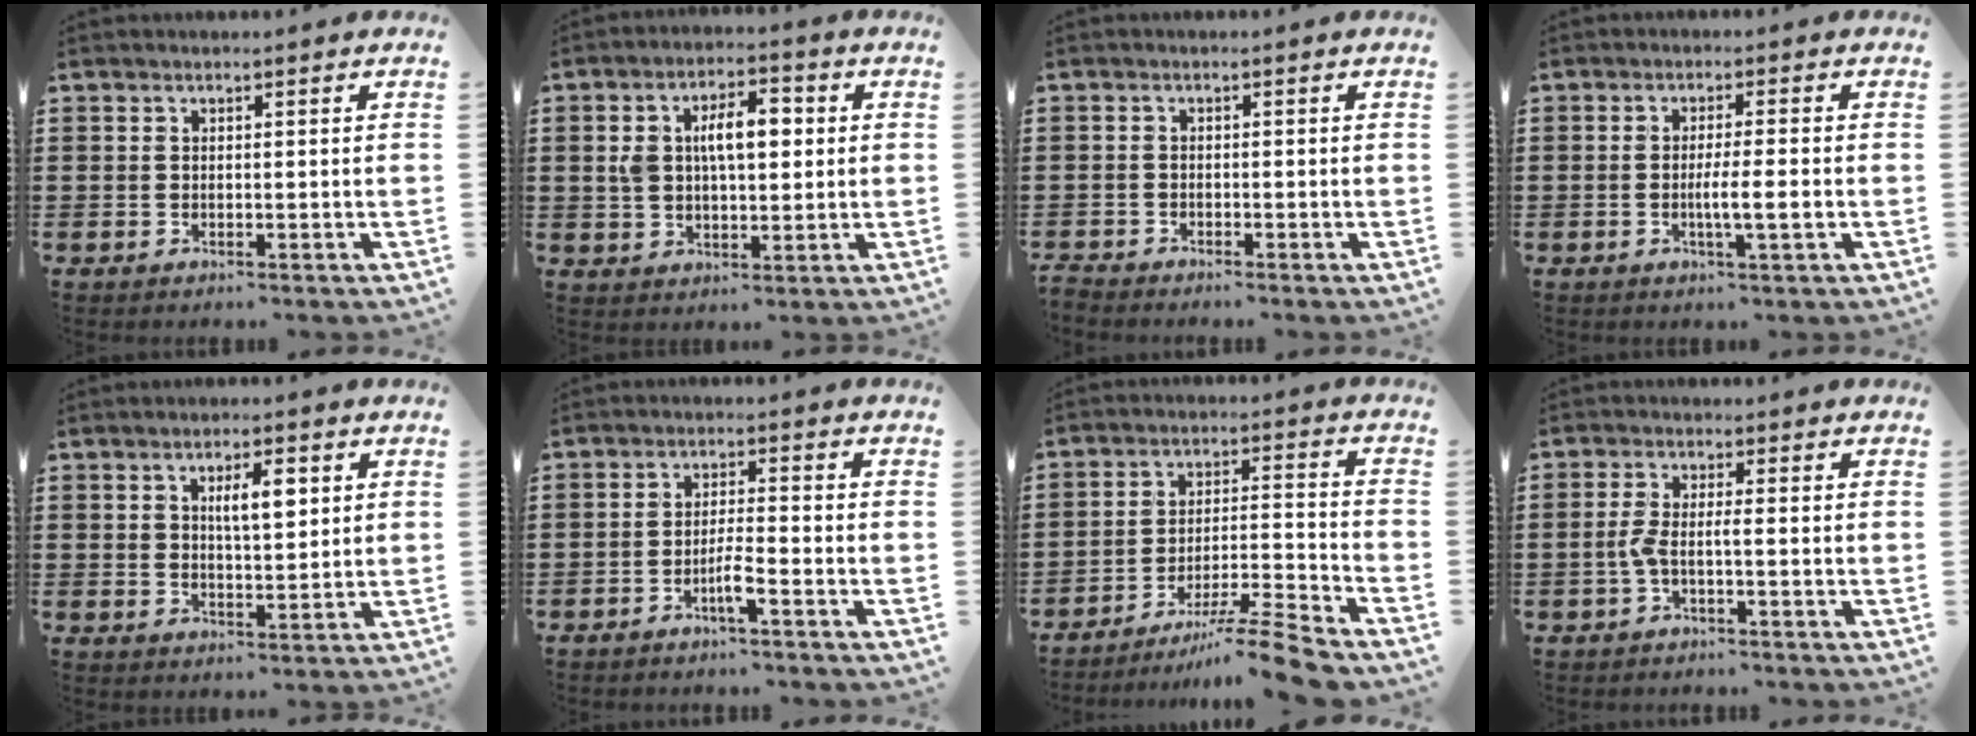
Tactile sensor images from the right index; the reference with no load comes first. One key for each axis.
{"total": 7.0, "fx": 1.2, "fy": 3.6, "fz": 5.9, "tx": -0.116, "ty": 0.012, "tz": 0.016}
{"total": 1.6, "fx": -1.6, "fy": -0.1, "fz": -0.2, "tx": 0.000, "ty": 0.001, "tz": -0.036}
{"total": 4.1, "fx": -0.9, "fy": 0.0, "fz": 4.0, "tx": -0.069, "ty": -0.006, "tz": -0.018}
{"total": 4.9, "fx": 1.7, "fy": 1.7, "fz": 4.2, "tx": -0.071, "ty": 0.002, "tz": 0.024}
{"total": 3.4, "fx": -2.1, "fy": 0.0, "fz": 2.6, "tx": -0.053, "ty": -0.003, "tz": -0.042}
{"total": 9.8, "fx": -8.4, "fy": -0.2, "fz": 5.0, "tx": -0.068, "ty": 0.018, "tz": -0.163}
{"total": 2.9, "fx": -1.1, "fy": 0.2, "fz": 2.7, "tx": -0.073, "ty": -0.009, "tz": -0.028}